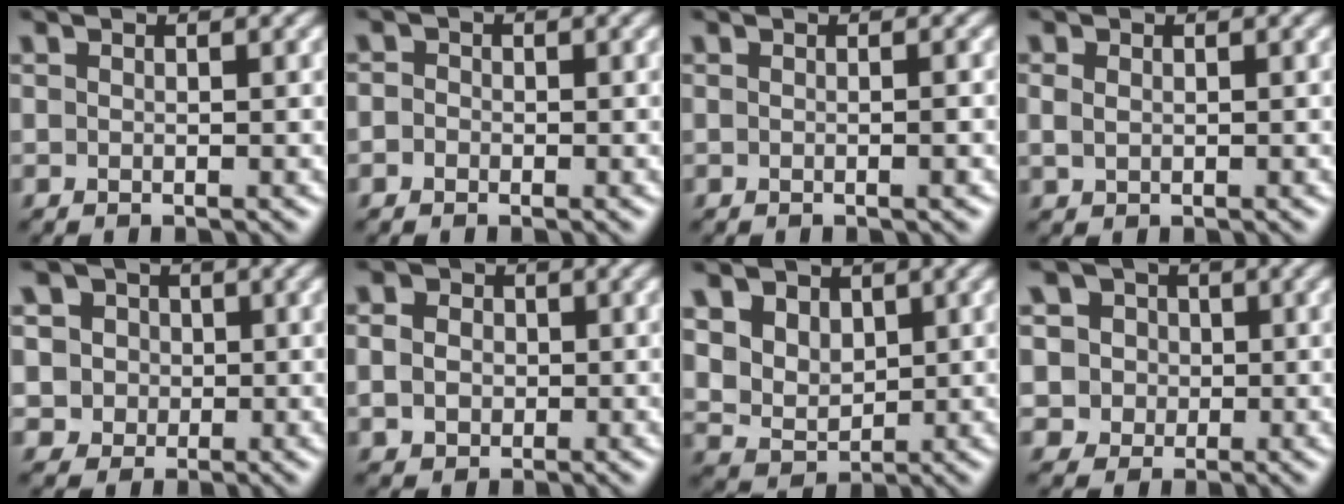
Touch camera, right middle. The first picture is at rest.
{"total": 1.3, "force": [-0.3, 1.2, 0.5], "torque": [-0.002, 0.003, -0.013]}
{"total": 0.7, "force": [-0.3, -0.1, 0.6], "torque": [-0.010, 0.000, -0.006]}
{"total": 0.8, "force": [0.4, 0.6, 0.4], "torque": [-0.012, 0.002, 0.010]}
{"total": 6.4, "force": [2.8, 5.4, 2.2], "torque": [-0.041, 0.022, 0.028]}
{"total": 4.7, "force": [1.2, 4.0, 2.2], "torque": [-0.043, 0.023, -0.003]}
{"total": 6.0, "force": [3.3, 4.4, 2.5], "torque": [-0.071, 0.004, 0.058]}
{"total": 7.2, "force": [3.1, 6.0, 2.4], "torque": [-0.045, 0.026, 0.029]}